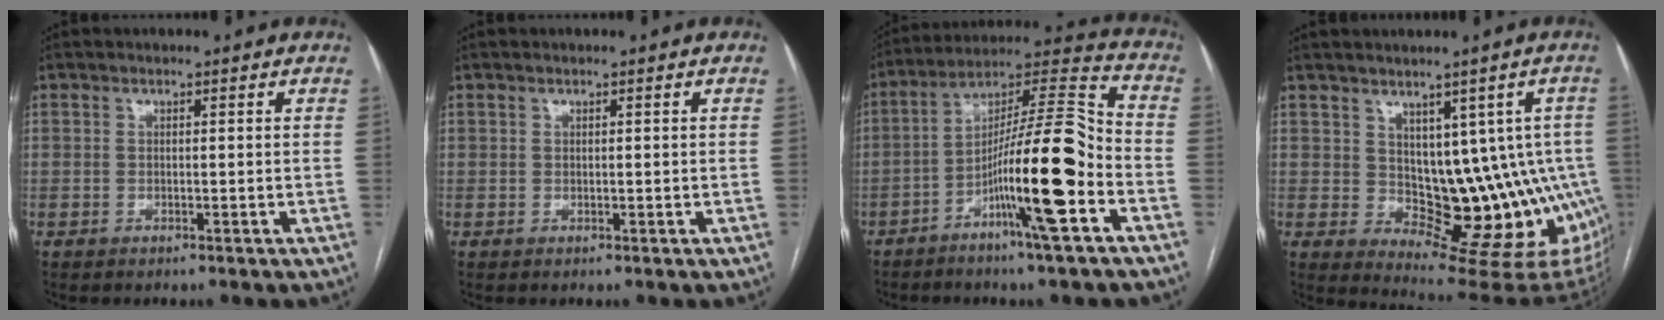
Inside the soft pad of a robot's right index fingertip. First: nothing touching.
{"total": 0.0}
{"total": 16.5, "force": [-6.3, 0.6, 15.3], "torque": [-0.261, 0.011, -0.109]}
{"total": 12.7, "force": [0.7, 7.3, 10.3], "torque": [-0.098, 0.012, 0.027]}